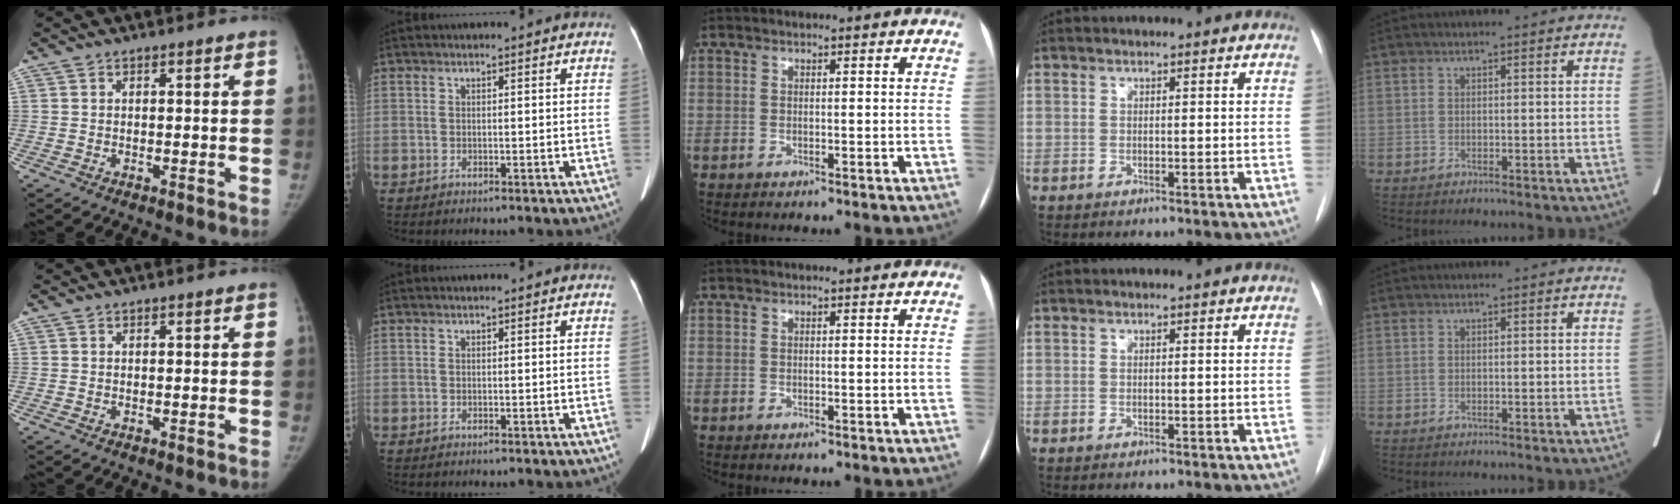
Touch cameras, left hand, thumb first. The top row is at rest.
{}